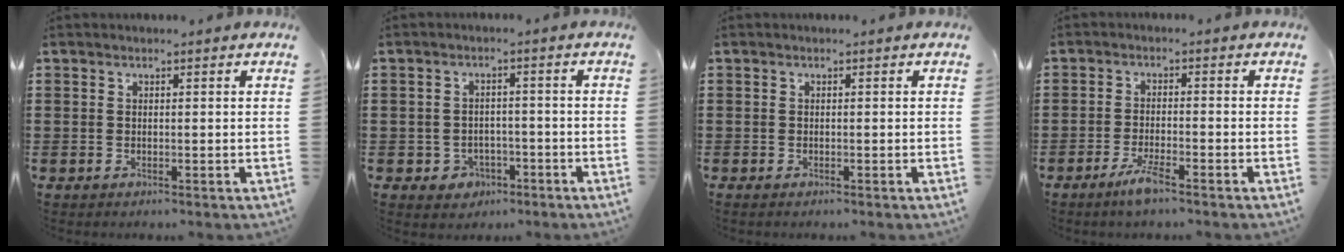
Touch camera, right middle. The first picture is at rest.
{"total": 2.7, "force": [-1.8, 1.9, 0.4], "torque": [-0.017, 0.003, -0.041]}
{"total": 0.0}
{"total": 3.6, "force": [-2.3, 0.3, 2.7], "torque": [-0.065, -0.007, -0.047]}